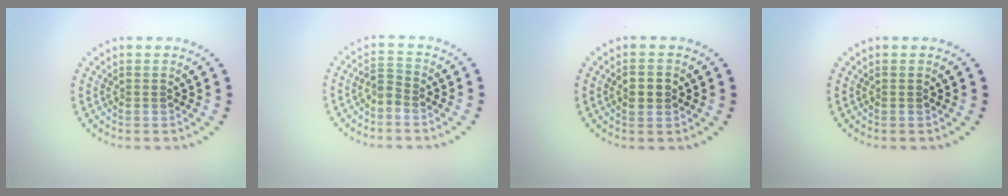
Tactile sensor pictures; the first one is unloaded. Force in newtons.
{"total": 1.4, "press": 1.2, "slide": 0.7}
{"total": 2.3, "press": 2.3, "slide": 0.1}
{"total": 0.0}